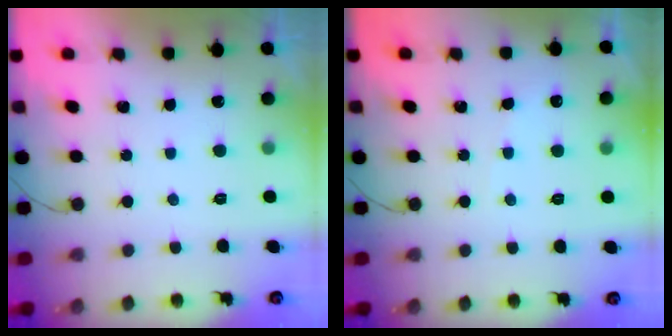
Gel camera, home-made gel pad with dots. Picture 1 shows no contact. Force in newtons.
{"total": 1.8, "press": 1.7, "slide": 0.3}